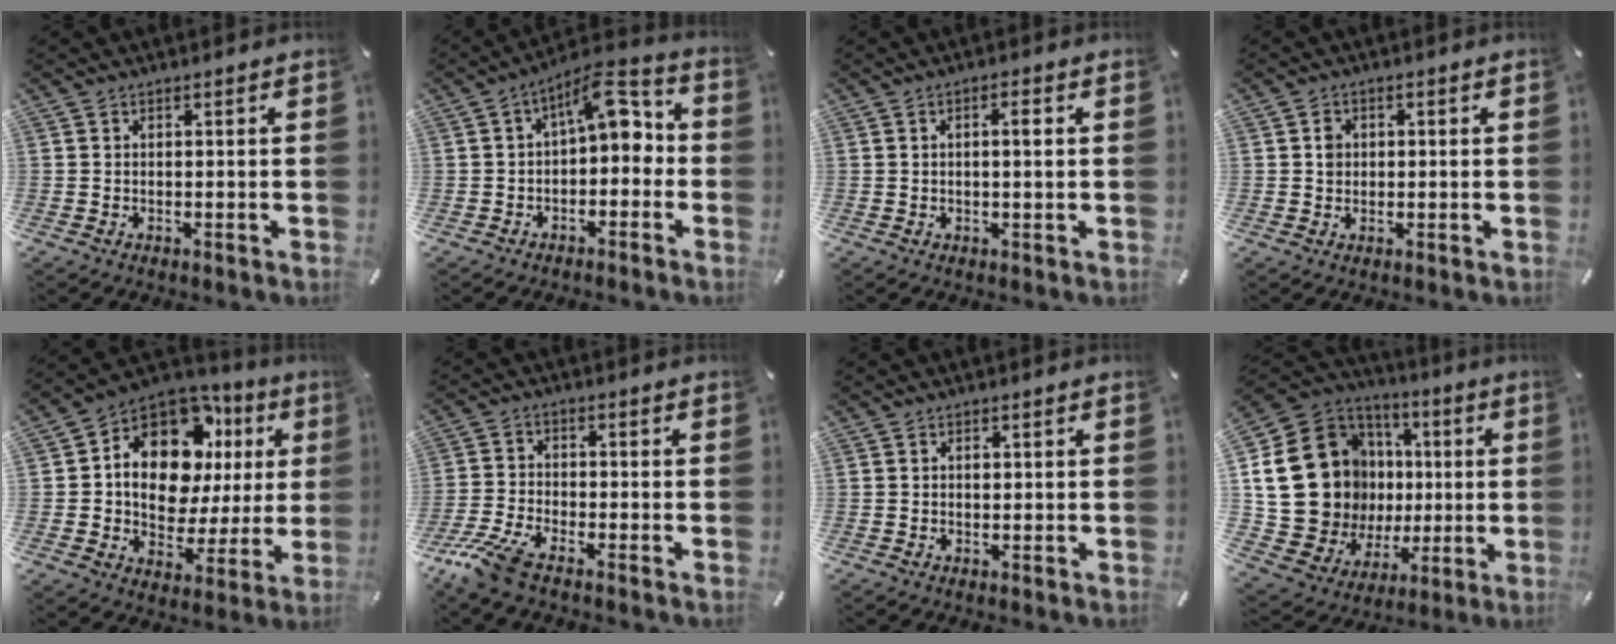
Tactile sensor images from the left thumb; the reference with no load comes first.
{"total": 8.7, "force": [2.6, 4.6, 7.0], "torque": [-0.099, -0.020, 0.038]}
{"total": 2.6, "force": [0.5, 0.5, 2.5], "torque": [-0.049, 0.002, 0.006]}
{"total": 2.3, "force": [0.1, 2.1, 1.0], "torque": [-0.013, 0.003, -0.002]}
{"total": 16.2, "force": [5.3, 10.9, 10.8], "torque": [-0.182, -0.035, 0.092]}
{"total": 7.8, "force": [-5.9, 2.1, 4.5], "torque": [-0.118, 0.003, -0.118]}
{"total": 0.6, "force": [0.1, 0.5, 0.4], "torque": [-0.009, -0.001, 0.002]}
{"total": 22.9, "force": [2.4, 19.7, 11.4], "torque": [-0.229, -0.030, 0.086]}